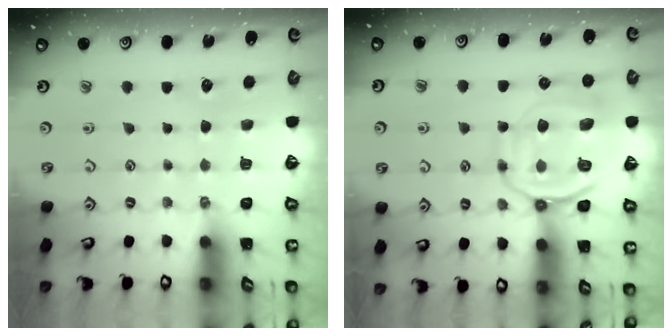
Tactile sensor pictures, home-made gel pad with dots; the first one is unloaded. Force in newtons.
{"total": 13.3, "press": 13.2, "slide": 1.3}